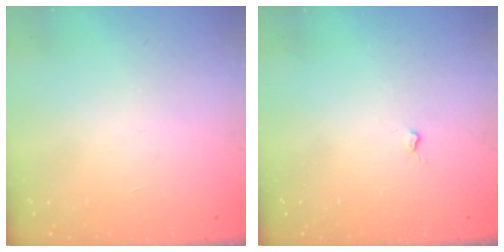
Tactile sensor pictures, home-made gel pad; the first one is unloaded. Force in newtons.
{"total": 1.9, "press": 1.9, "slide": 0.4}